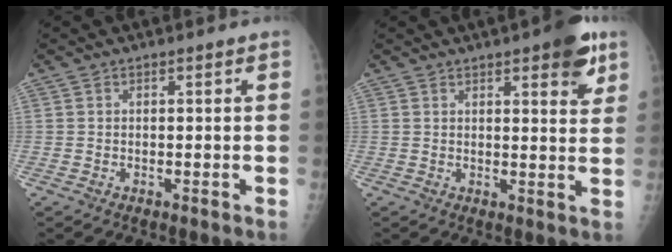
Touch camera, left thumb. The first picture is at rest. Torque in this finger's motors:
{"motor_torque": [1.22, 0.35, 0.49, -0.51, 0.00]}